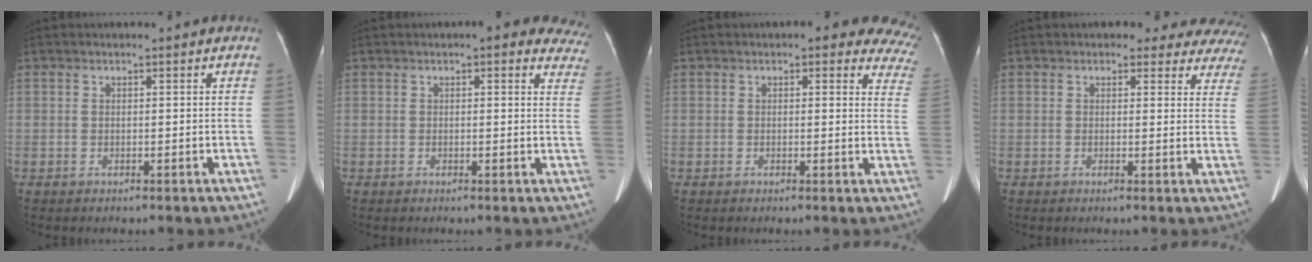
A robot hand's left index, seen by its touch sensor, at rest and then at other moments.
{"total": 9.6, "force": [7.7, 3.4, 4.5], "torque": [-0.018, 0.000, 0.057]}
{"total": 12.2, "force": [9.7, 4.6, 5.8], "torque": [-0.023, -0.004, 0.069]}
{"total": 13.9, "force": [12.8, 5.0, 2.2], "torque": [0.023, -0.037, 0.101]}